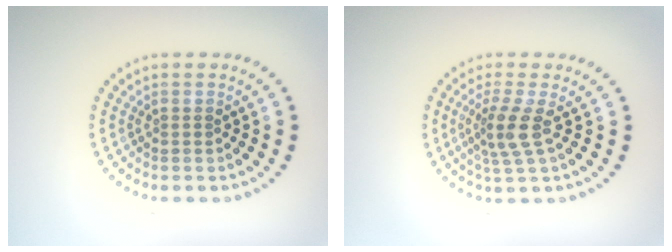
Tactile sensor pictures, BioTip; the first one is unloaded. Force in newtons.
{"total": 2.9, "press": 2.2, "slide": 1.8}